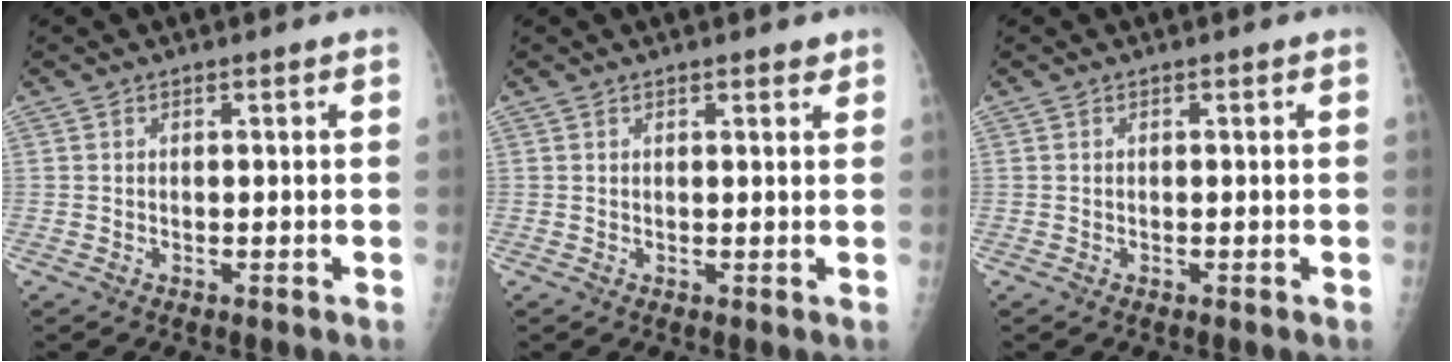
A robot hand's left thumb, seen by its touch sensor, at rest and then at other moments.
{"total": 1.7, "force": [1.3, 0.5, 0.9], "torque": [-0.008, -0.005, 0.016]}
{"total": 0.0}